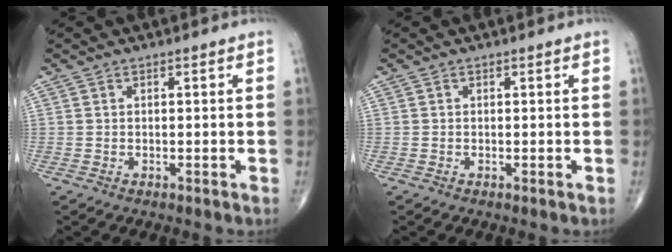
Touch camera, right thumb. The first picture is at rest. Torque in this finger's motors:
{"motor_torque": [0.15, 0.83, -0.05, -0.12, -0.01]}